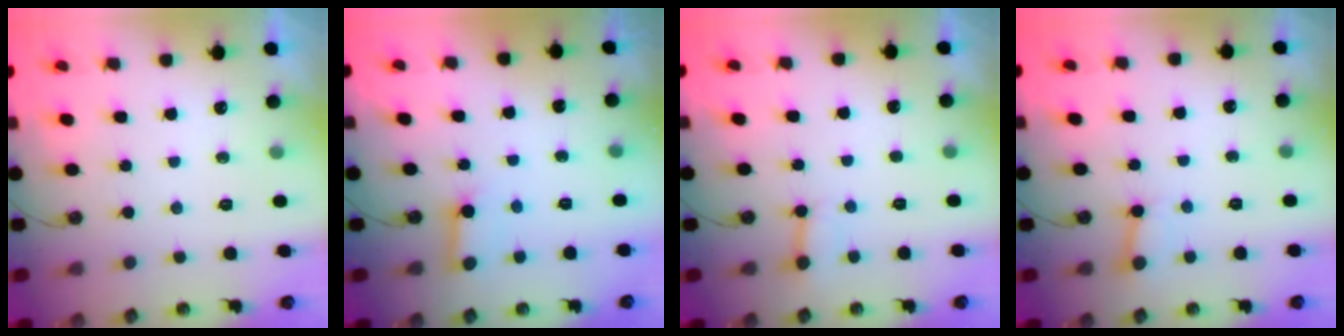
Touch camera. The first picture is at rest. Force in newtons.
{"total": 5.4, "press": 5.4, "slide": 0.5}
{"total": 3.2, "press": 3.2, "slide": 0.5}
{"total": 2.7, "press": 2.7, "slide": 0.3}